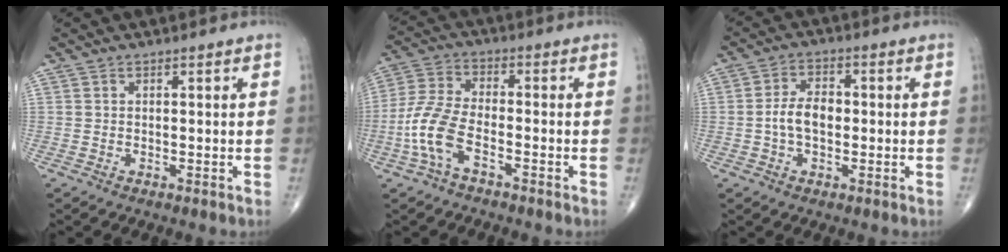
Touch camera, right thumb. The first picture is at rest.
{"total": 9.1, "force": [-3.7, 4.1, 7.2], "torque": [-0.168, 0.027, -0.080]}
{"total": 5.9, "force": [-0.6, 3.6, 4.6], "torque": [-0.084, 0.018, -0.017]}